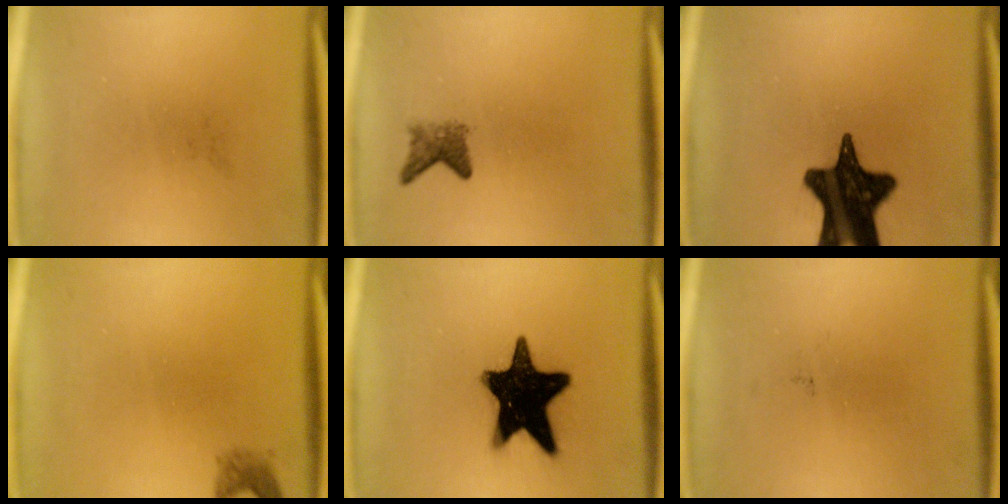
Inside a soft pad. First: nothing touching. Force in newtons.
{"total": 2.3}
{"total": 17.4}
{"total": 1.5}
{"total": 19.4}
{"total": 0.0}